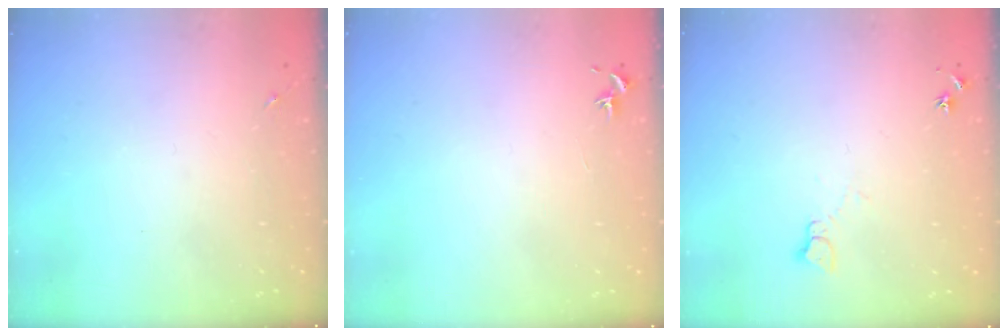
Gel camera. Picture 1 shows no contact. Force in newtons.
{"total": 0.7, "press": 0.7, "slide": 0.3}
{"total": 5.4, "press": 5.3, "slide": 0.7}